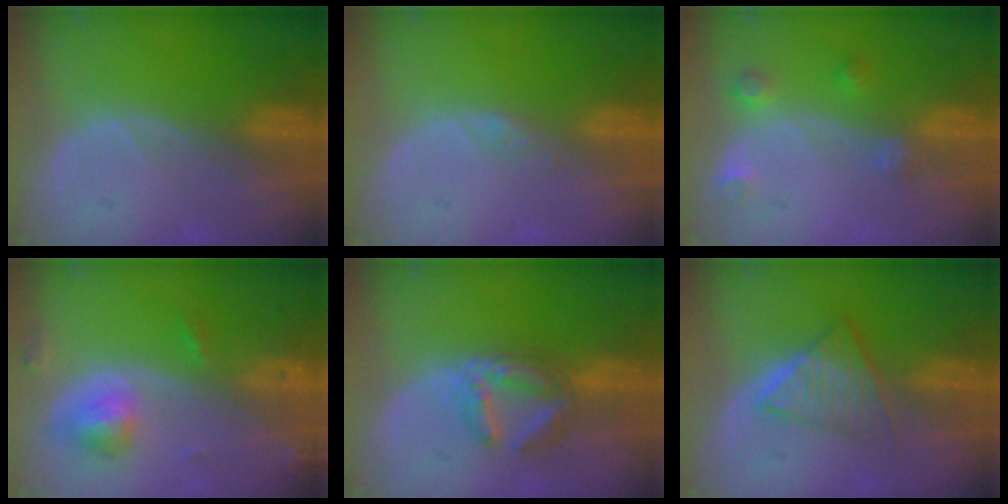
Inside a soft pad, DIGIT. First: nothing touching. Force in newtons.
{"total": 1.1, "press": 1.1, "slide": 0.1}
{"total": 3.2, "press": 2.9, "slide": 1.2}
{"total": 4.6, "press": 4.6, "slide": 0.3}
{"total": 6.5, "press": 5.9, "slide": 2.9}
{"total": 6.3, "press": 5.5, "slide": 3.1}